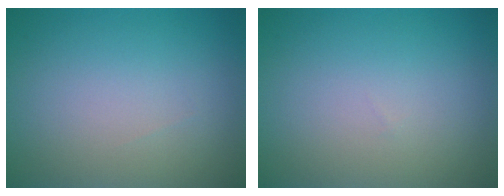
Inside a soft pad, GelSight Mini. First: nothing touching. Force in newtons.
{"total": 0.0}